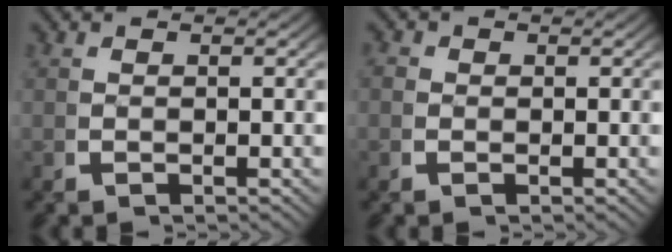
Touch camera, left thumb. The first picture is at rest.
{"total": 0.9, "force": [-0.1, 0.9, 0.1], "torque": [-0.004, -0.006, -0.005]}